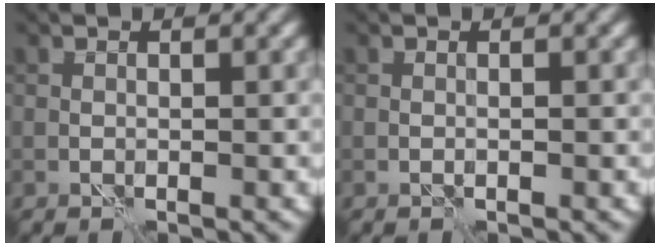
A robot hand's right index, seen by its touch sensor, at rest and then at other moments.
{"total": 0.0}